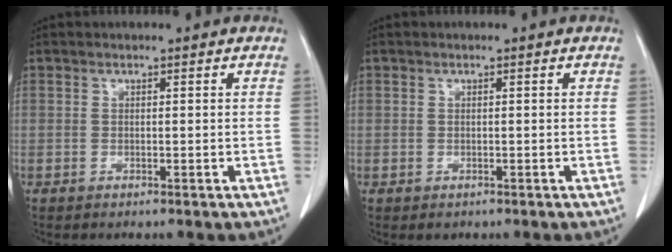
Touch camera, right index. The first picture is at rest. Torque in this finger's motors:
{"motor_torque": [-1.75, 0.37, -0.65, -0.21]}